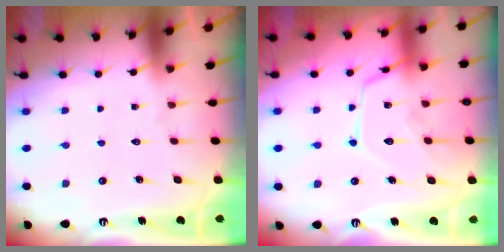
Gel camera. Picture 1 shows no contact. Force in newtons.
{"total": 14.3, "press": 14.2, "slide": 1.2}